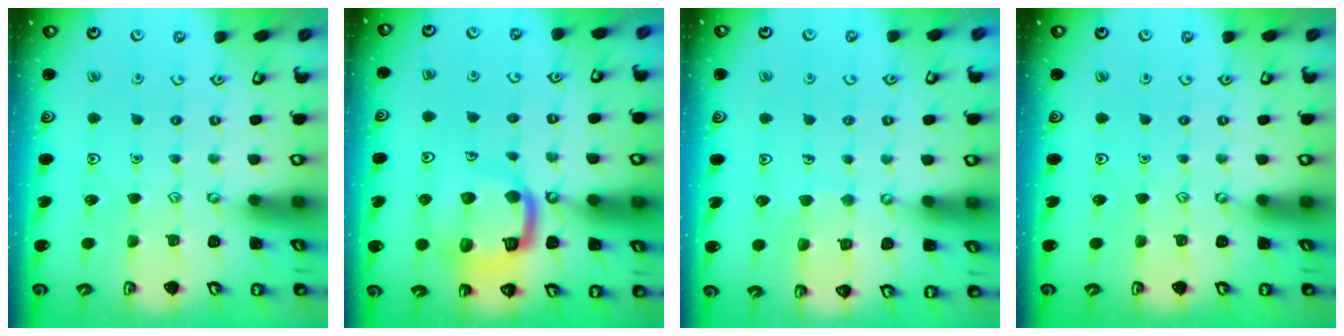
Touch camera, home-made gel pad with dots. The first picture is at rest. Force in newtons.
{"total": 12.5, "press": 12.5, "slide": 1.1}
{"total": 6.0, "press": 5.9, "slide": 0.5}
{"total": 0.0}